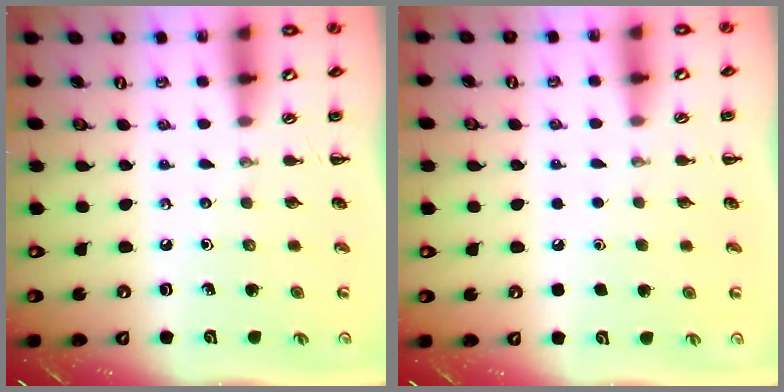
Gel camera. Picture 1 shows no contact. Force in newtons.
{"total": 1.8, "press": 1.8, "slide": 0.1}